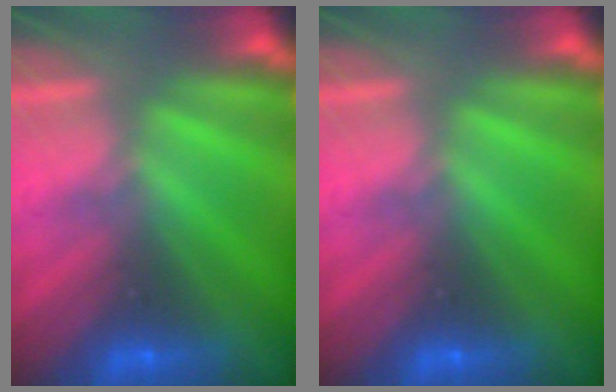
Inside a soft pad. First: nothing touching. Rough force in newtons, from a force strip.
{"total": 0.0}